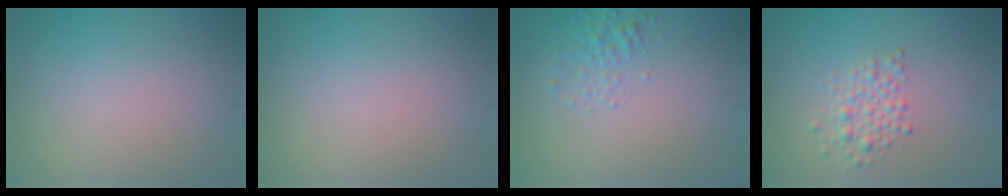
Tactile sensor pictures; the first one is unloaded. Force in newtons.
{"total": 0.0}
{"total": 1.6, "press": 1.6, "slide": 0.1}
{"total": 2.5, "press": 2.5, "slide": 0.1}